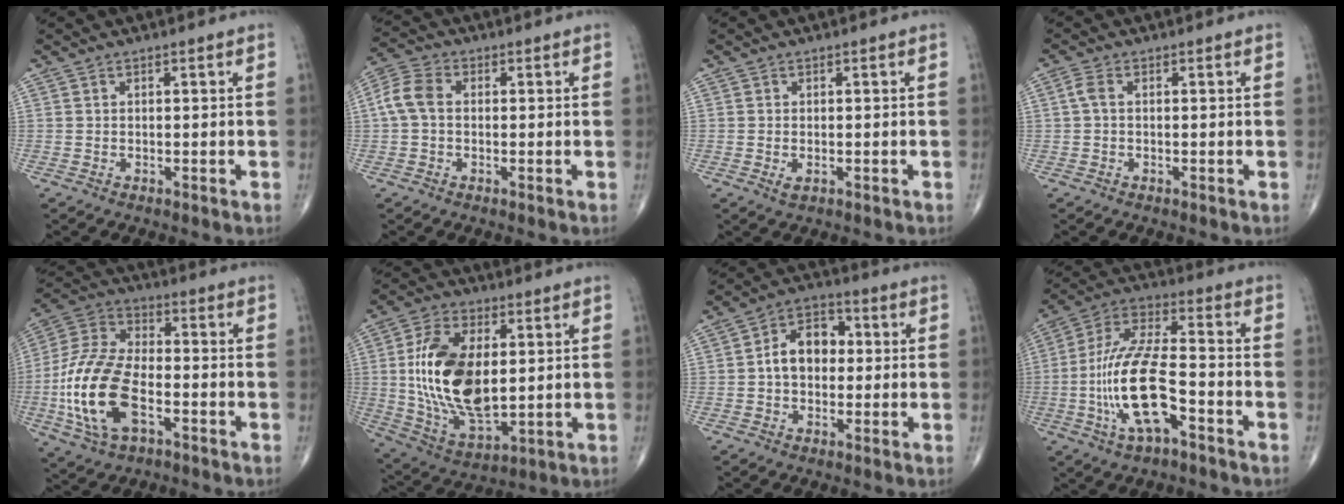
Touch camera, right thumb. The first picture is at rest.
{"total": 5.8, "force": [0.1, 4.1, 4.2], "torque": [-0.092, 0.017, -0.006]}
{"total": 1.1, "force": [-0.3, 0.6, 0.9], "torque": [-0.017, -0.002, -0.004]}
{"total": 2.0, "force": [0.1, 1.1, 1.6], "torque": [-0.039, 0.005, -0.002]}
{"total": 18.5, "force": [-5.2, 9.8, 14.8], "torque": [-0.312, 0.022, -0.098]}
{"total": 19.6, "force": [1.9, 10.6, 16.4], "torque": [-0.305, -0.014, 0.044]}
{"total": 9.0, "force": [0.3, 6.4, 6.4], "torque": [-0.083, 0.026, -0.005]}
{"total": 16.6, "force": [-5.1, 6.2, 14.6], "torque": [-0.298, 0.041, -0.093]}